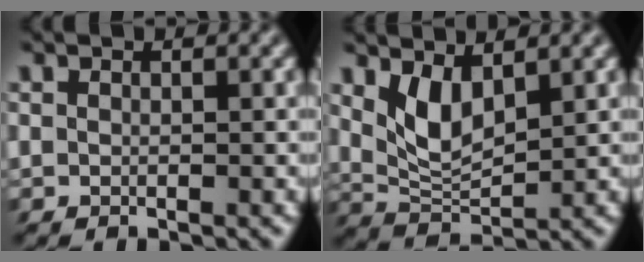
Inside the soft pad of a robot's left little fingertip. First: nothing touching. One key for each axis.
{"total": 3.9, "fx": 1.6, "fy": 1.3, "fz": 3.3, "tx": -0.066, "ty": -0.006, "tz": 0.030}